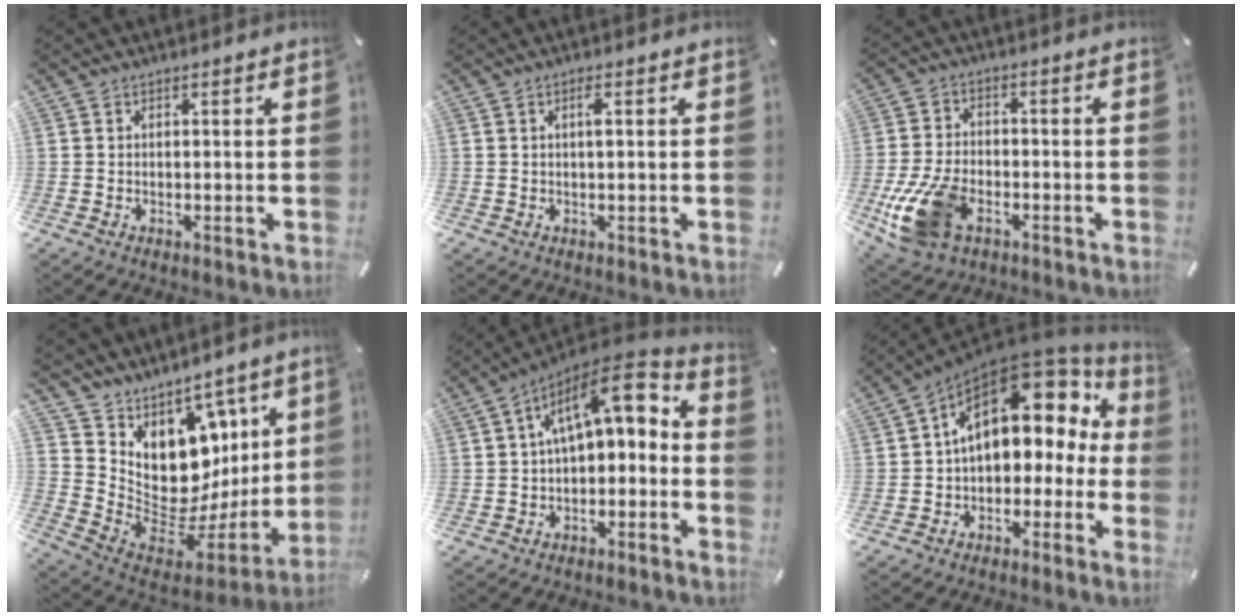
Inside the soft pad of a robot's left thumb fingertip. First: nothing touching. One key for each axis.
{"total": 1.9, "fx": 0.4, "fy": 0.3, "fz": 1.8, "tx": -0.037, "ty": 0.002, "tz": 0.005}
{"total": 14.0, "fx": -5.5, "fy": 8.9, "fz": 9.4, "tx": -0.197, "ty": 0.019, "tz": -0.092}
{"total": 11.4, "fx": 4.4, "fy": 9.8, "fz": 3.8, "tx": -0.043, "ty": -0.099, "tz": 0.099}
{"total": 12.3, "fx": 4.7, "fy": 5.7, "fz": 9.8, "tx": -0.152, "ty": -0.027, "tz": 0.081}
{"total": 16.2, "fx": 5.5, "fy": 10.3, "fz": 11.2, "tx": -0.173, "ty": -0.029, "tz": 0.091}